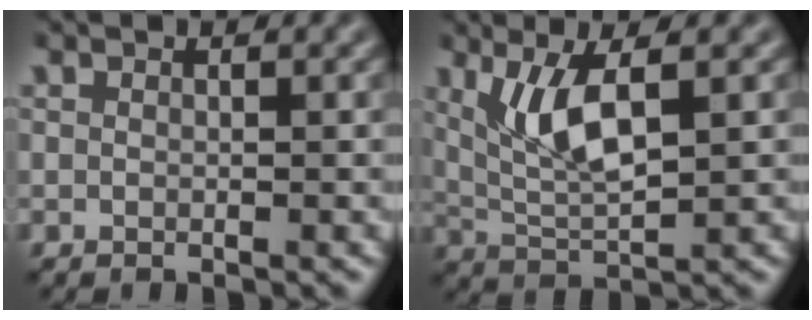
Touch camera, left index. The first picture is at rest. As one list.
[{"total": 4.4, "force": [0.8, 1.1, 4.2], "torque": [-0.085, -0.003, 0.028]}]